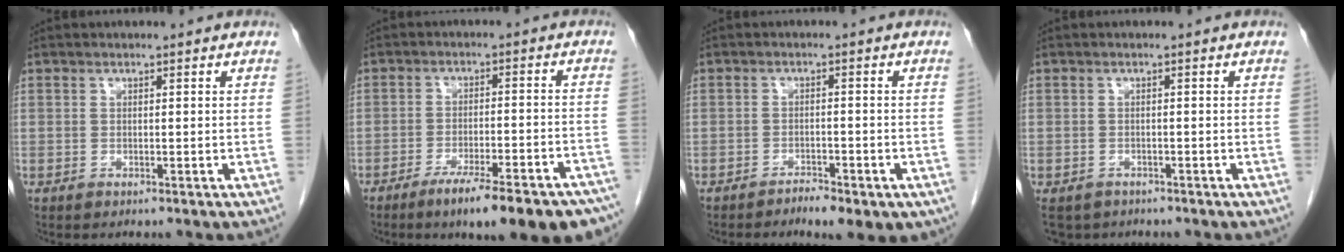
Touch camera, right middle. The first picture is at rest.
{"total": 18.2, "force": [-14.1, 2.7, 11.3], "torque": [-0.095, 0.010, -0.193]}
{"total": 5.4, "force": [-3.5, 1.8, 3.6], "torque": [-0.047, 0.002, -0.046]}
{"total": 5.1, "force": [-3.9, 3.0, 1.3], "torque": [-0.021, -0.003, -0.055]}